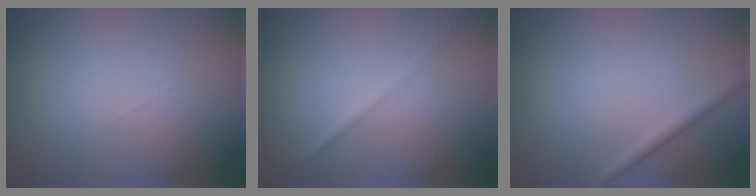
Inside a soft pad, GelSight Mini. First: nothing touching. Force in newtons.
{"total": 1.4, "press": 1.4, "slide": 0.1}
{"total": 1.3, "press": 1.3, "slide": 0.1}